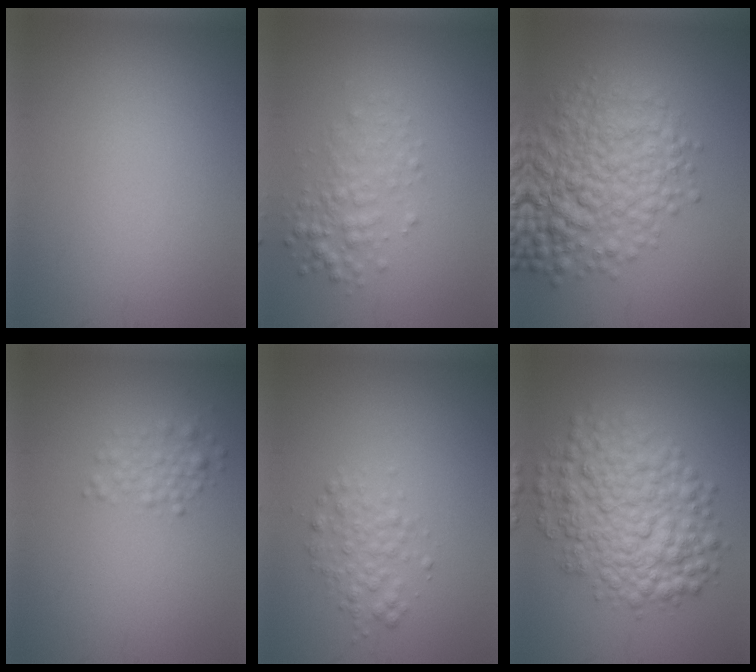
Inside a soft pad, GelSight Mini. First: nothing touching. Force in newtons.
{"total": 2.6, "press": 2.6, "slide": 0.0}
{"total": 8.4, "press": 8.4, "slide": 0.2}
{"total": 1.7, "press": 1.7, "slide": 0.1}
{"total": 2.2, "press": 2.2, "slide": 0.0}
{"total": 8.0, "press": 8.0, "slide": 0.1}